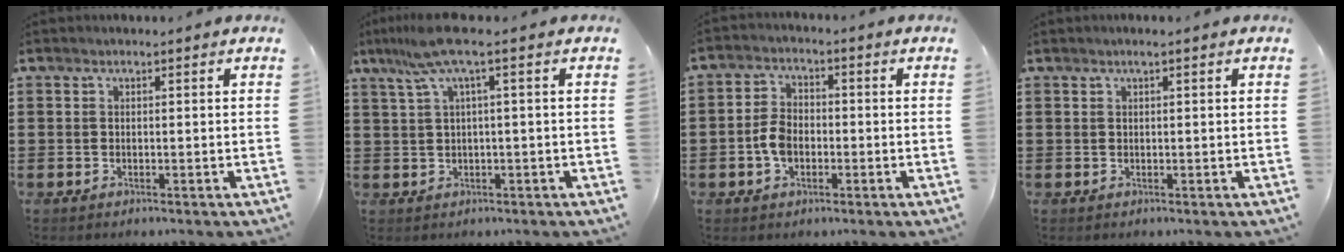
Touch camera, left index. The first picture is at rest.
{"total": 6.0, "force": [1.9, 0.3, 5.7], "torque": [-0.126, -0.003, 0.028]}
{"total": 4.4, "force": [-1.0, 2.9, 3.2], "torque": [-0.088, -0.003, -0.027]}
{"total": 0.8, "force": [0.4, 0.0, 0.7], "torque": [-0.012, 0.001, 0.007]}